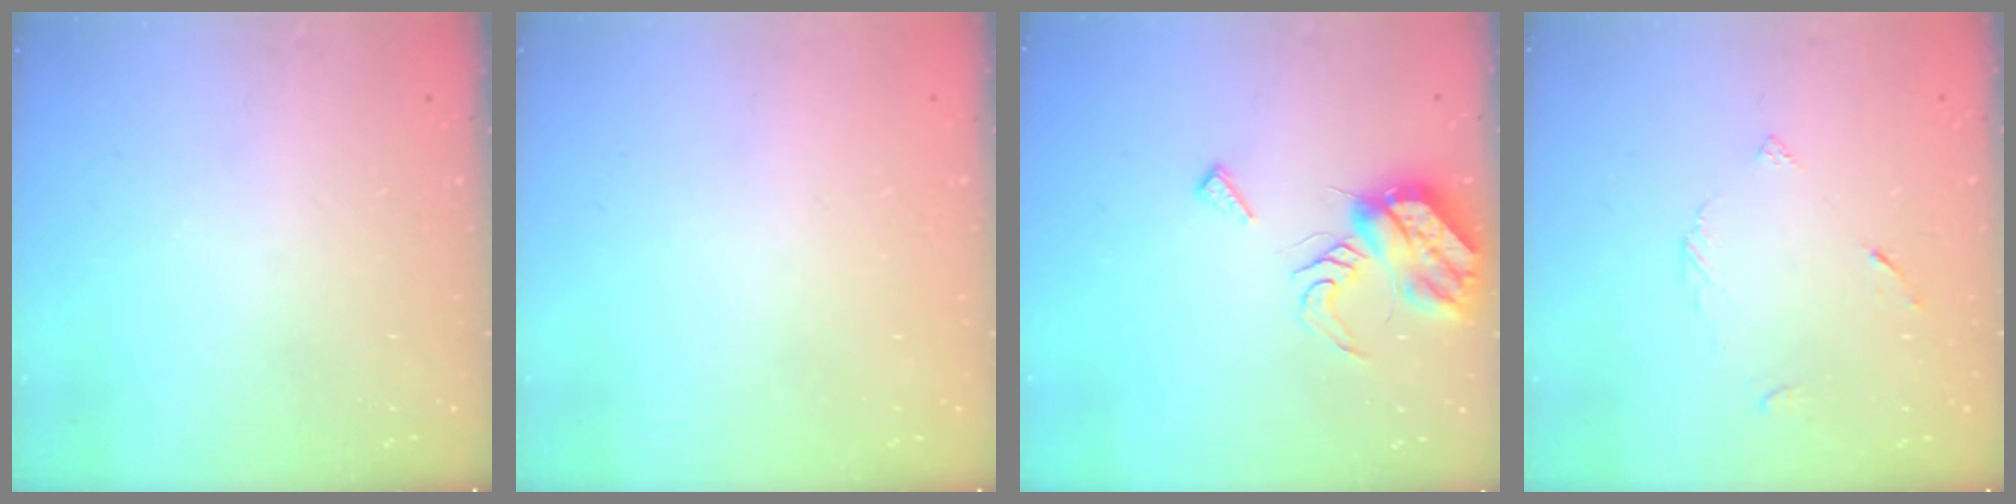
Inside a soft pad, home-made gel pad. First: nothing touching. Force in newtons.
{"total": 2.0, "press": 2.0, "slide": 0.1}
{"total": 8.6, "press": 8.6, "slide": 0.6}
{"total": 3.6, "press": 3.6, "slide": 0.5}